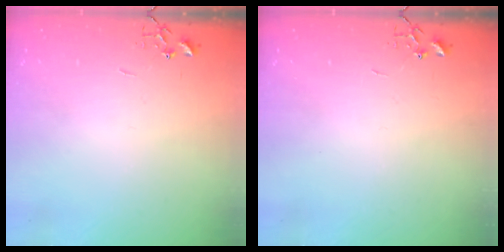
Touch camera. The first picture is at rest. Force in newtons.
{"total": 0.0}